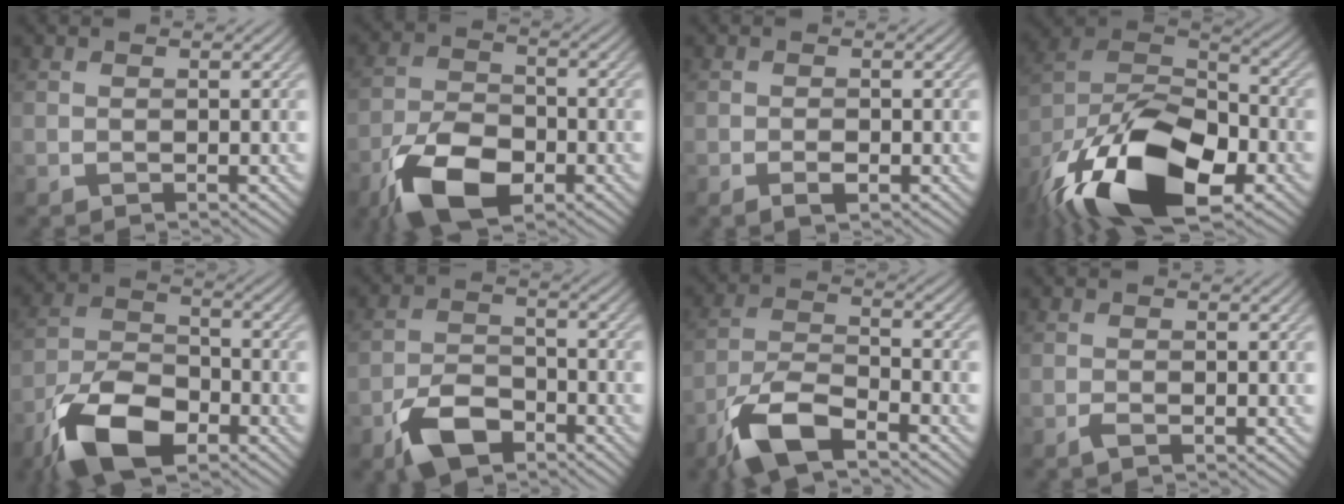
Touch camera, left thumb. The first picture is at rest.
{"total": 11.0, "force": [-6.1, 5.5, 7.3], "torque": [-0.159, -0.013, -0.123]}
{"total": 1.5, "force": [-0.8, 0.6, 1.2], "torque": [-0.020, -0.001, -0.013]}
{"total": 20.1, "force": [-11.5, 9.6, 13.3], "torque": [-0.288, -0.031, -0.201]}
{"total": 12.2, "force": [-7.4, 5.7, 7.8], "torque": [-0.168, -0.009, -0.155]}
{"total": 7.4, "force": [-4.8, 3.7, 4.1], "torque": [-0.084, -0.002, -0.103]}
{"total": 9.6, "force": [-6.5, 3.2, 6.3], "torque": [-0.131, -0.006, -0.141]}
{"total": 0.9, "force": [-0.6, 0.2, 0.6], "torque": [-0.017, 0.000, -0.012]}